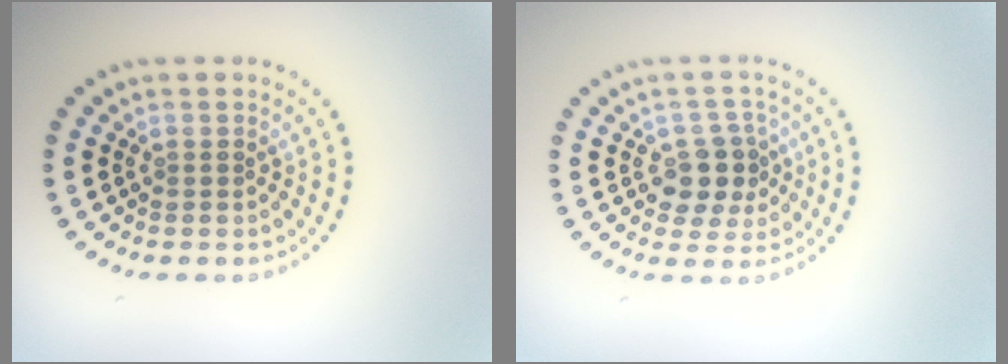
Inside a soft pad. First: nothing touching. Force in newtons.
{"total": 3.7, "press": 3.4, "slide": 1.3}